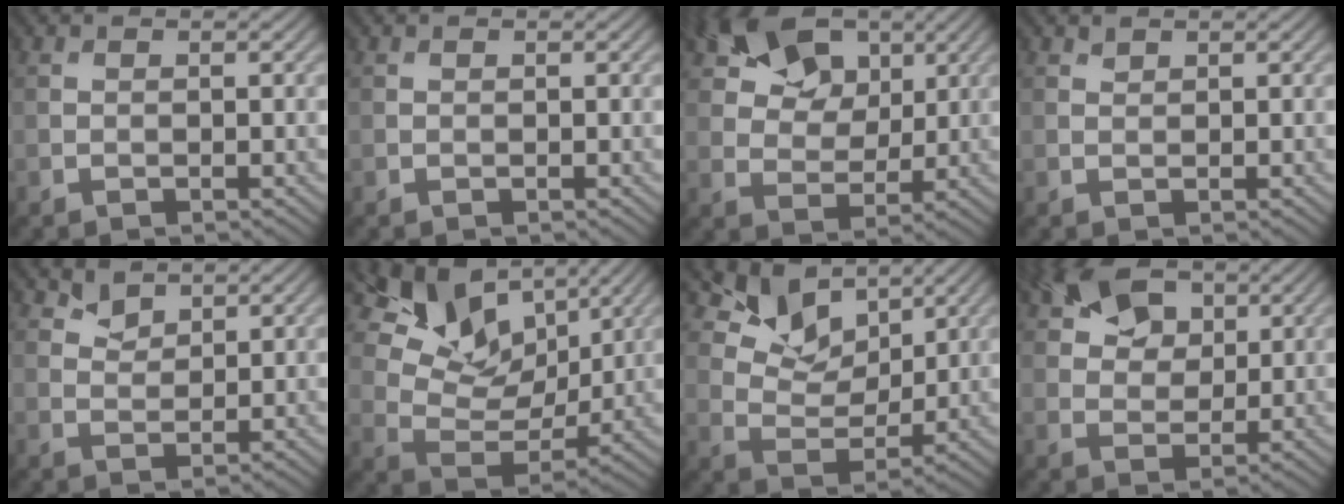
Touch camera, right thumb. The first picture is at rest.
{"total": 0.0}
{"total": 11.2, "force": [6.2, 6.9, 6.3], "torque": [-0.125, 0.011, 0.091]}
{"total": 0.7, "force": [0.6, 0.2, 0.1], "torque": [-0.002, -0.002, 0.015]}
{"total": 2.2, "force": [1.8, 1.1, 0.6], "torque": [-0.014, -0.006, 0.039]}
{"total": 13.3, "force": [7.9, 7.8, 7.3], "torque": [-0.152, 0.005, 0.139]}
{"total": 8.9, "force": [5.9, 5.1, 4.1], "torque": [-0.082, -0.003, 0.107]}
{"total": 7.8, "force": [4.2, 5.0, 4.4], "torque": [-0.095, 0.009, 0.068]}